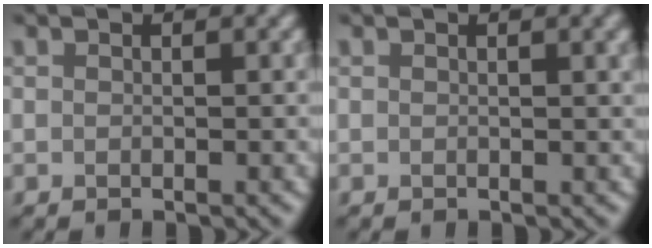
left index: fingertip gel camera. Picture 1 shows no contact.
{"total": 1.6, "force": [0.6, 0.4, 1.4], "torque": [-0.013, 0.004, 0.007]}